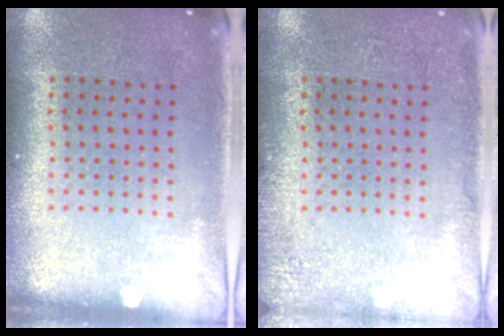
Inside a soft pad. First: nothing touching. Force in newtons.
{"total": 1.6, "press": 1.6, "slide": 0.3}